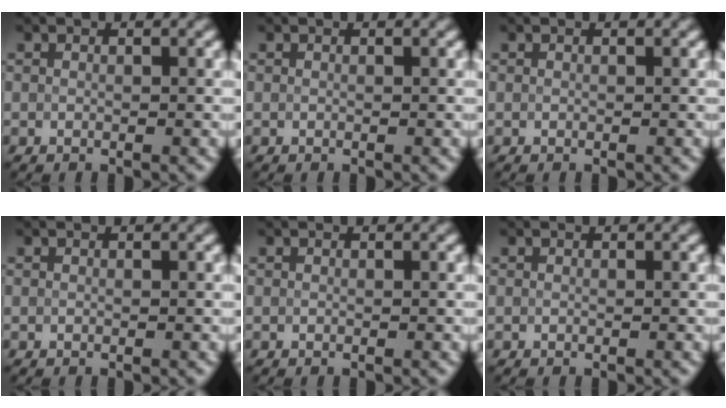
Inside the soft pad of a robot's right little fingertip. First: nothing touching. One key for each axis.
{"total": 0.0}
{"total": 0.0}
{"total": 0.0}
{"total": 0.0}
{"total": 0.0}